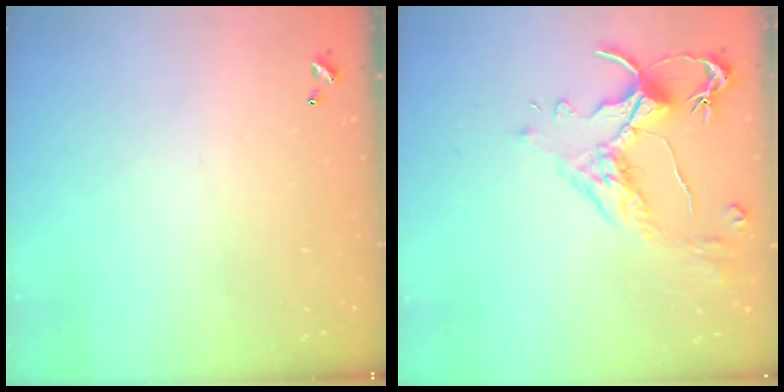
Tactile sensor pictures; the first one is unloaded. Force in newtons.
{"total": 2.5, "press": 2.1, "slide": 1.4}